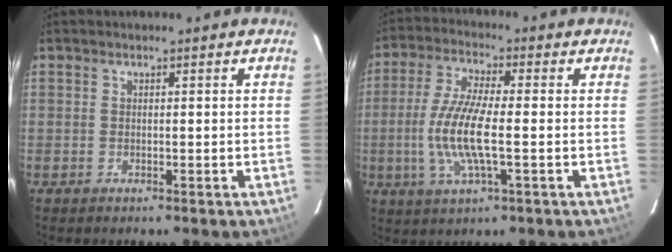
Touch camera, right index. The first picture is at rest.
{"total": 11.0, "force": [-1.7, 2.5, 10.6], "torque": [-0.219, -0.005, -0.038]}